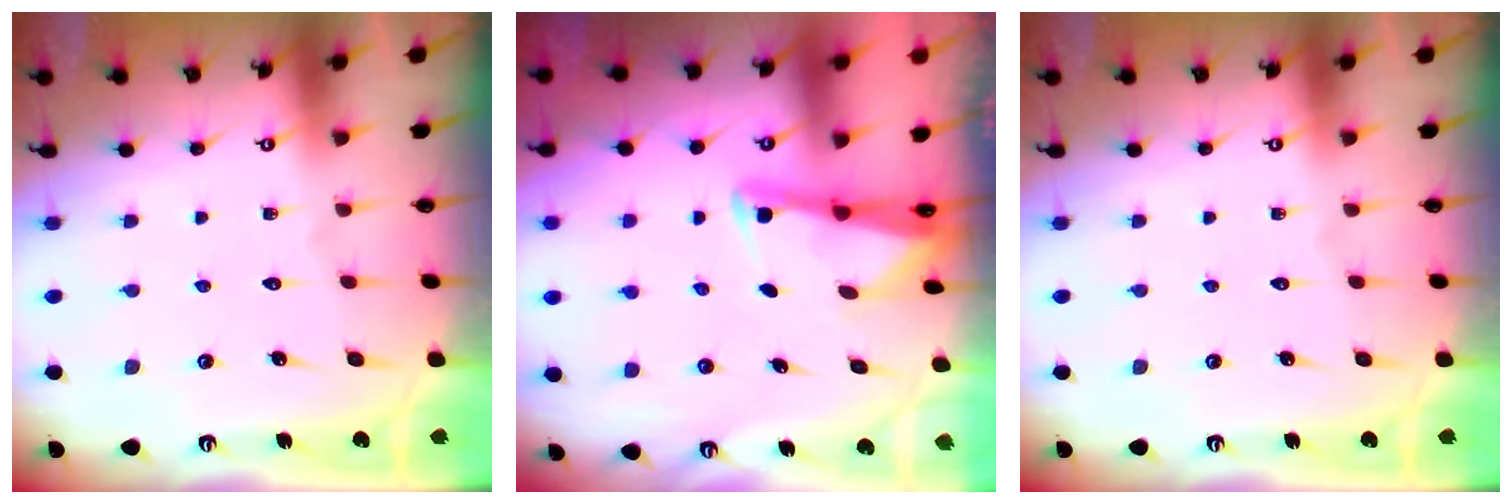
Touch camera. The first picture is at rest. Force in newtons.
{"total": 2.5, "press": 2.5, "slide": 0.3}
{"total": 0.0}